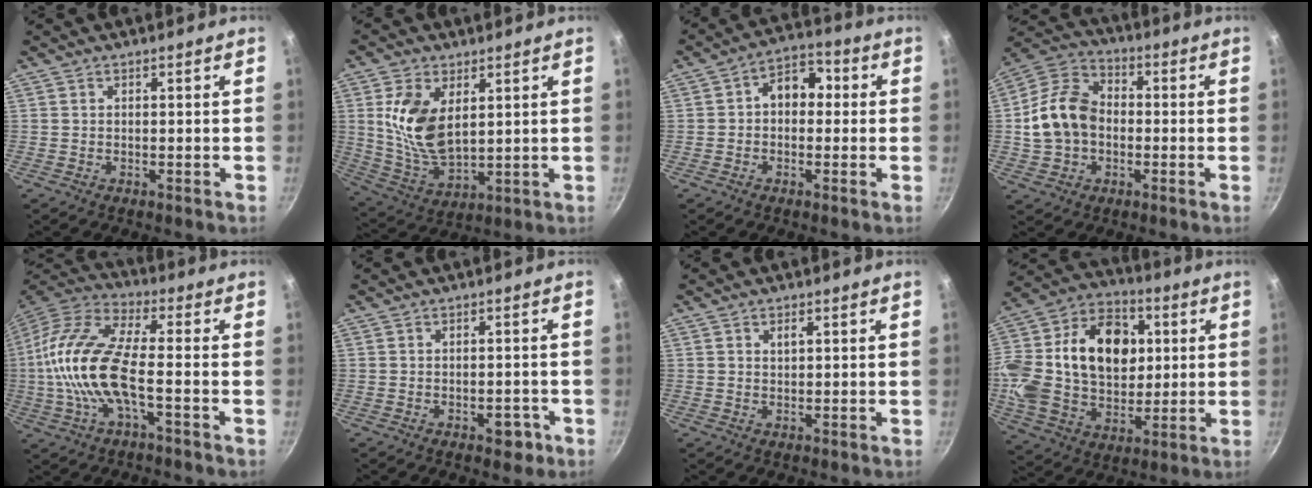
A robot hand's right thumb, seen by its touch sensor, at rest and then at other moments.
{"total": 12.8, "force": [3.2, 7.3, 10.0], "torque": [-0.187, -0.027, 0.073]}
{"total": 7.3, "force": [0.4, 5.5, 4.8], "torque": [-0.033, 0.021, -0.012]}
{"total": 13.7, "force": [-0.9, 10.3, 8.9], "torque": [-0.143, 0.030, -0.031]}
{"total": 17.0, "force": [-2.6, 6.3, 15.5], "torque": [-0.315, 0.033, -0.065]}
{"total": 3.6, "force": [-1.7, 2.0, 2.3], "torque": [-0.014, 0.017, -0.015]}
{"total": 1.5, "force": [0.6, 1.0, 1.0], "torque": [-0.014, 0.001, 0.012]}
{"total": 28.1, "force": [3.9, 19.8, 19.5], "torque": [-0.344, 0.026, 0.064]}